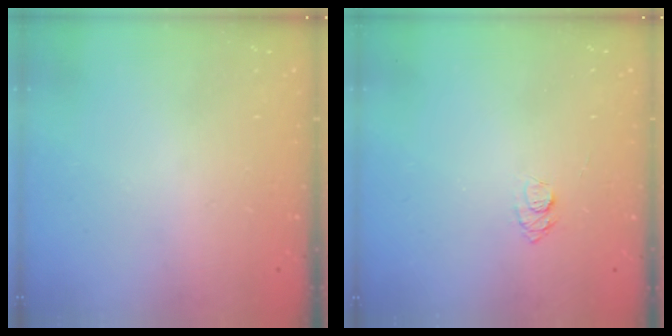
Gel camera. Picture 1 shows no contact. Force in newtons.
{"total": 5.0, "press": 5.0, "slide": 0.5}